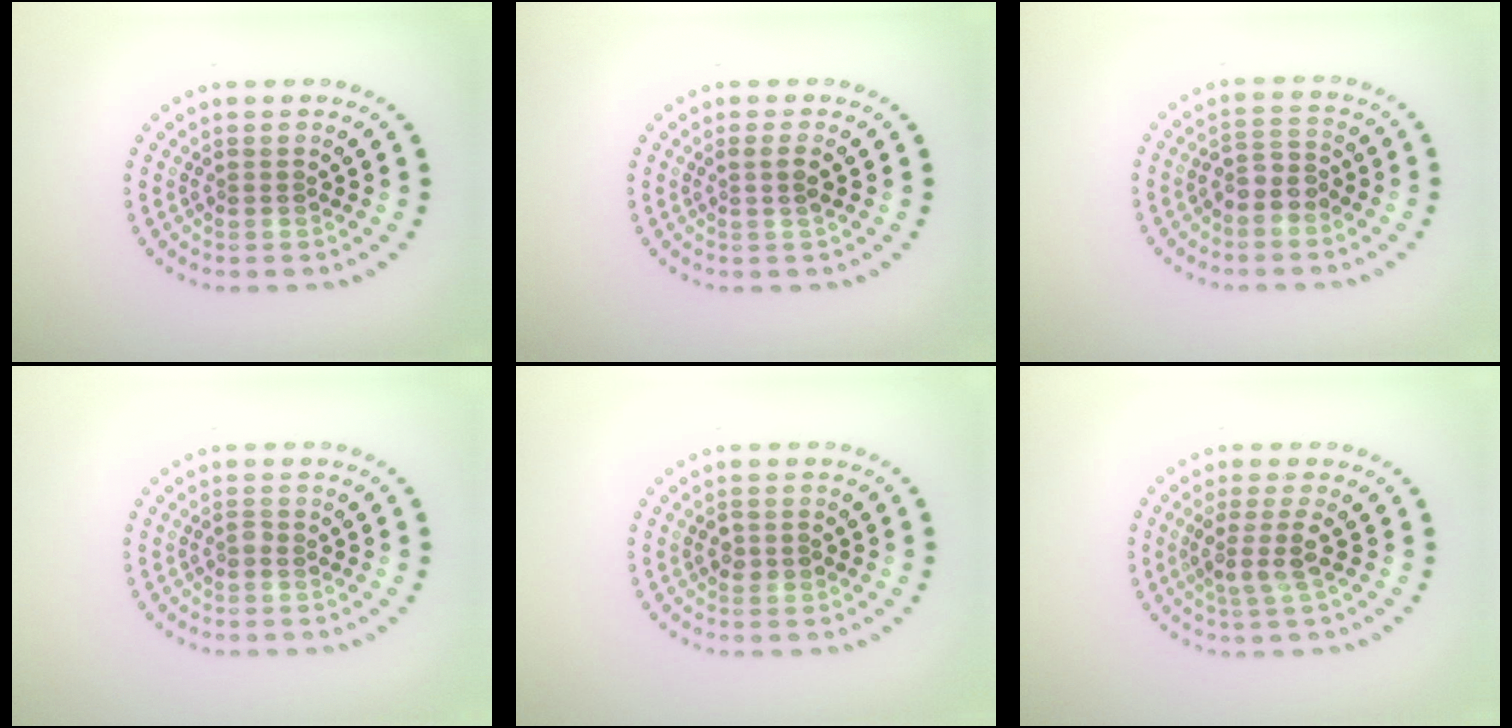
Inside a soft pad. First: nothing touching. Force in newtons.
{"total": 1.3, "press": 1.1, "slide": 0.7}
{"total": 2.2, "press": 1.9, "slide": 1.2}
{"total": 0.6, "press": 0.5, "slide": 0.3}
{"total": 1.4, "press": 1.4, "slide": 0.3}
{"total": 2.7, "press": 2.1, "slide": 1.6}